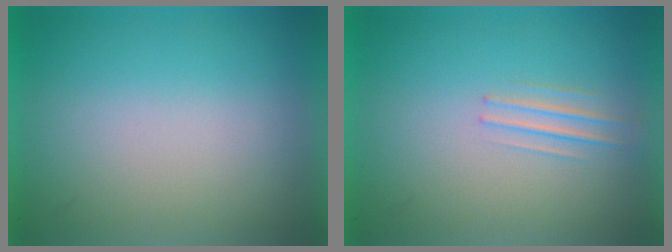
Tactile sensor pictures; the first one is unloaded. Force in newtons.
{"total": 1.2}